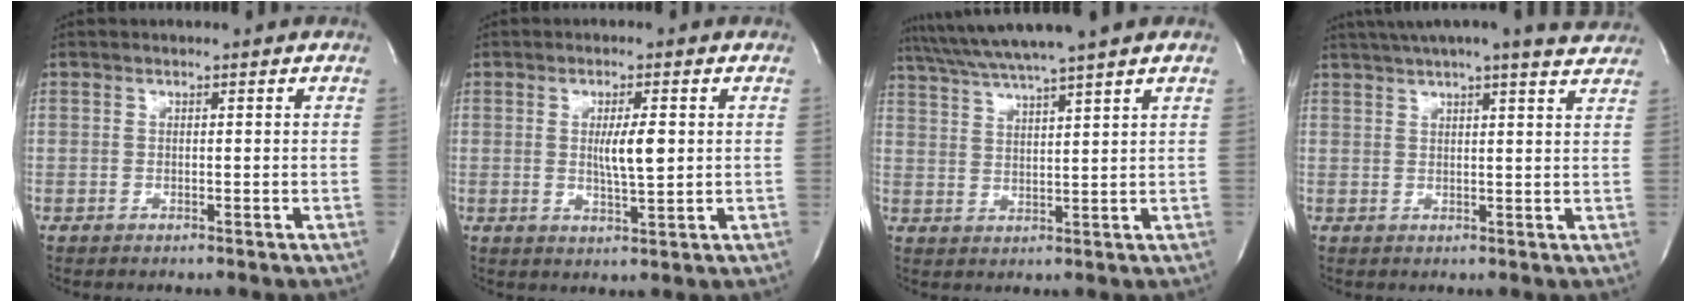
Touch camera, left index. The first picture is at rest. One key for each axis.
{"total": 4.8, "fx": 0.5, "fy": 0.7, "fz": 4.7, "tx": -0.081, "ty": -0.005, "tz": 0.008}
{"total": 9.2, "fx": 7.8, "fy": -1.9, "fz": 4.5, "tx": -0.084, "ty": 0.018, "tz": 0.128}
{"total": 15.0, "fx": 13.4, "fy": 0.9, "fz": 6.6, "tx": -0.107, "ty": 0.023, "tz": 0.164}